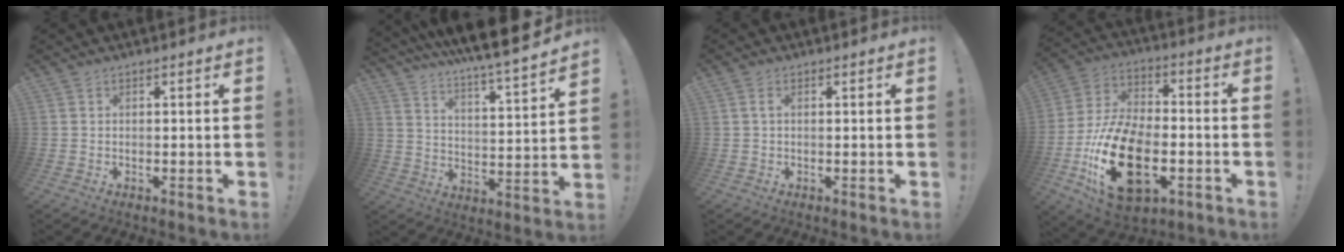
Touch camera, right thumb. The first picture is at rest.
{"total": 9.2, "force": [8.2, -0.3, 4.1], "torque": [-0.078, -0.086, 0.132]}
{"total": 1.6, "force": [0.5, 0.8, 1.3], "torque": [-0.023, 0.002, 0.007]}
{"total": 24.4, "force": [-7.8, 14.6, 18.0], "torque": [-0.343, 0.044, -0.118]}